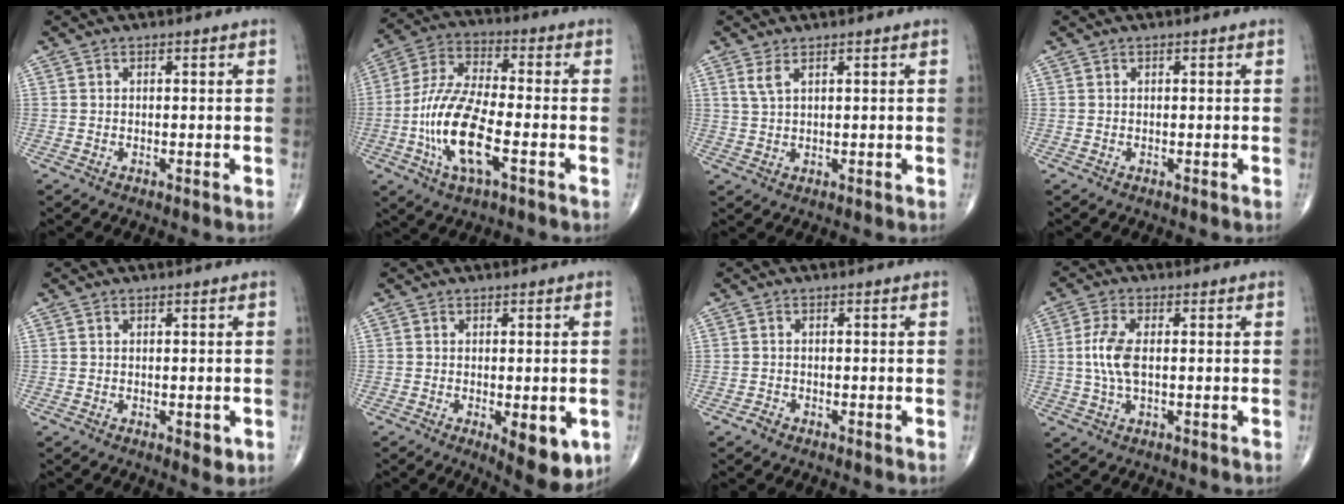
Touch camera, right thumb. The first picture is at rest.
{"total": 15.1, "force": [-4.5, 5.4, 13.4], "torque": [-0.280, 0.020, -0.085]}
{"total": 2.4, "force": [1.4, 0.8, 1.8], "torque": [-0.043, 0.000, 0.036]}
{"total": 0.0}
{"total": 2.4, "force": [-0.4, 1.2, 2.0], "torque": [-0.016, -0.004, -0.003]}
{"total": 8.4, "force": [-2.5, 3.3, 7.3], "torque": [-0.082, -0.015, -0.027]}
{"total": 1.1, "force": [-0.8, 0.7, 0.3], "torque": [-0.006, 0.002, -0.019]}
{"total": 6.7, "force": [0.1, 3.0, 5.9], "torque": [-0.139, 0.005, -0.001]}